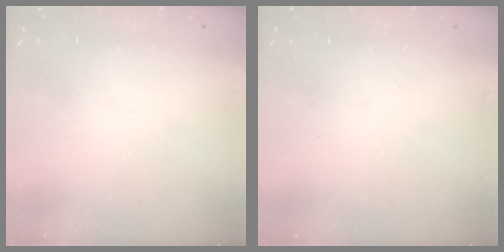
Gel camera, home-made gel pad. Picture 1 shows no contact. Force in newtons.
{"total": 0.0}